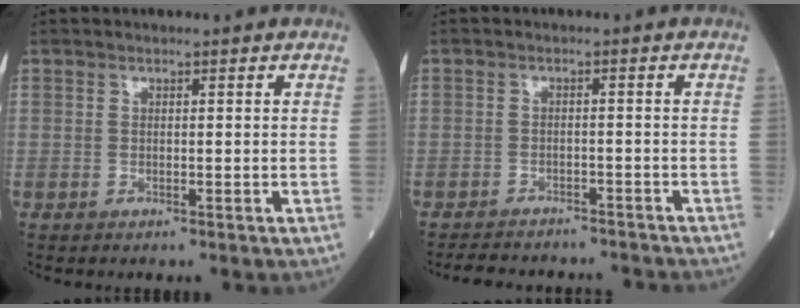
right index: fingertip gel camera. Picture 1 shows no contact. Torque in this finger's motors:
{"motor_torque": [-0.26, -0.31, -0.56, -0.21]}